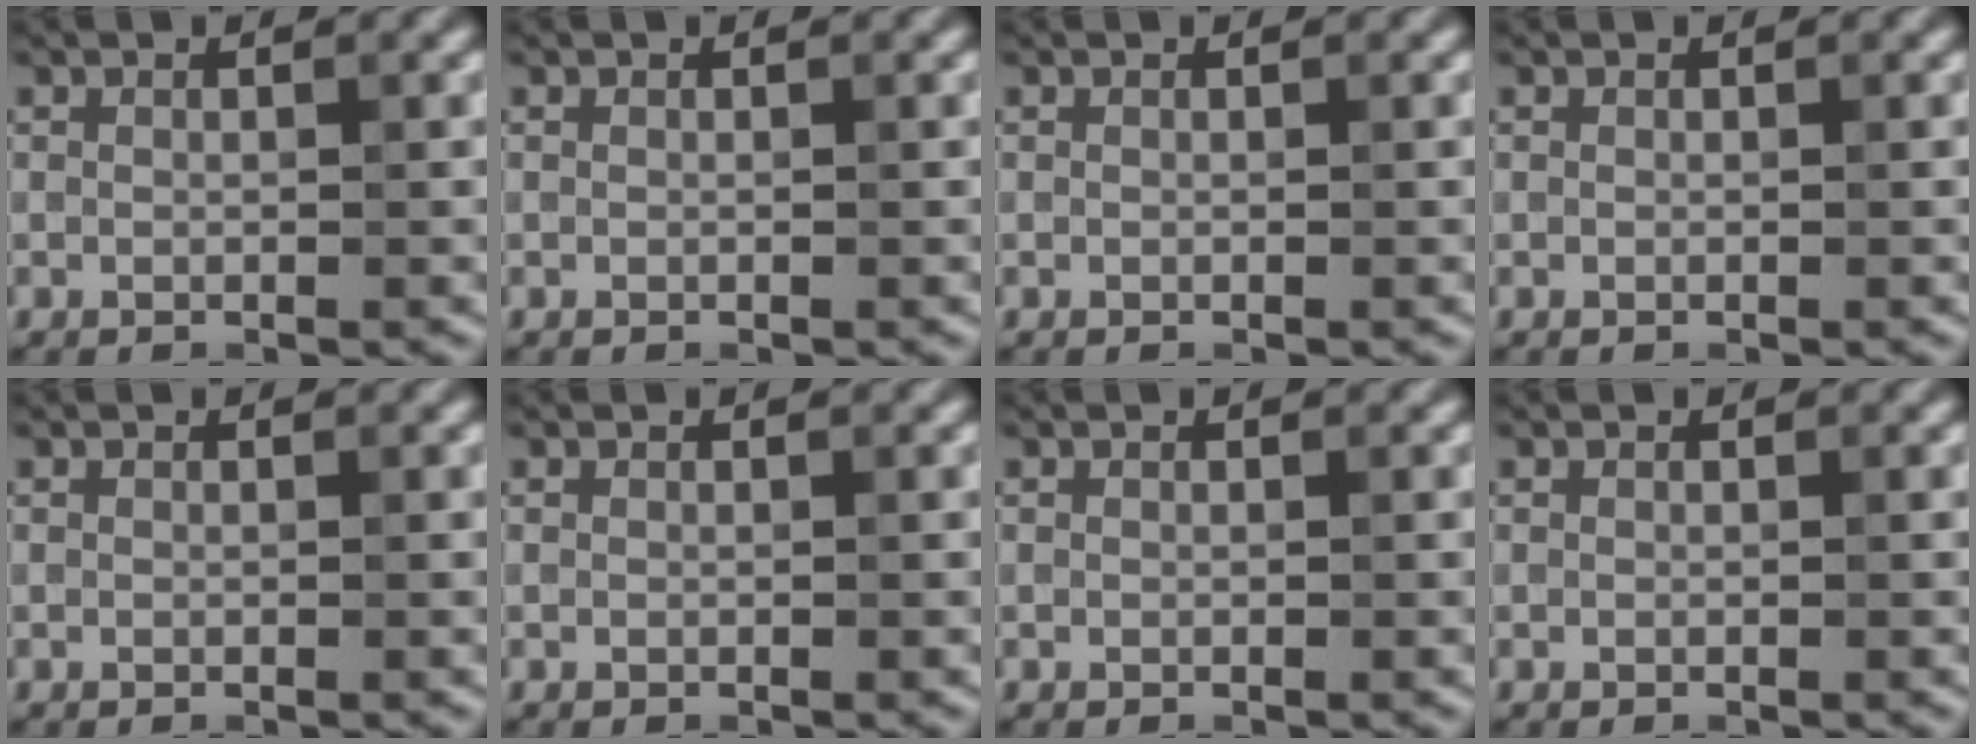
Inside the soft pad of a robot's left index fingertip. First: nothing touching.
{"total": 0.0}
{"total": 0.0}
{"total": 0.0}
{"total": 0.0}
{"total": 0.0}
{"total": 0.0}
{"total": 0.0}